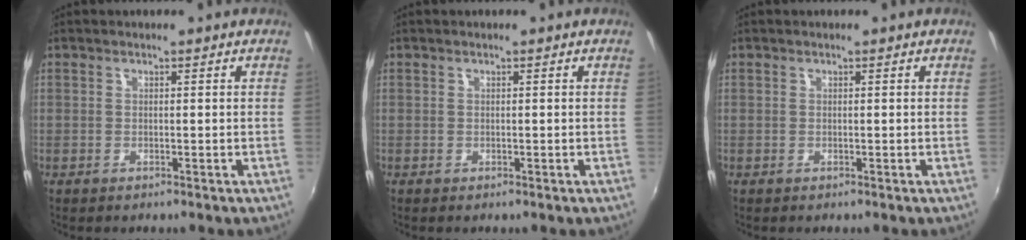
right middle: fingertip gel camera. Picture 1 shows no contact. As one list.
[{"total": 0.0}, {"total": 0.0}]